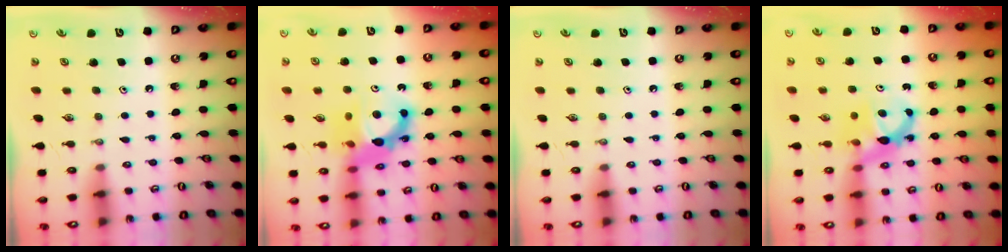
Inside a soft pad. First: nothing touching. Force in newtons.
{"total": 11.6, "press": 11.4, "slide": 2.3}
{"total": 0.0}
{"total": 6.7, "press": 6.7, "slide": 0.4}